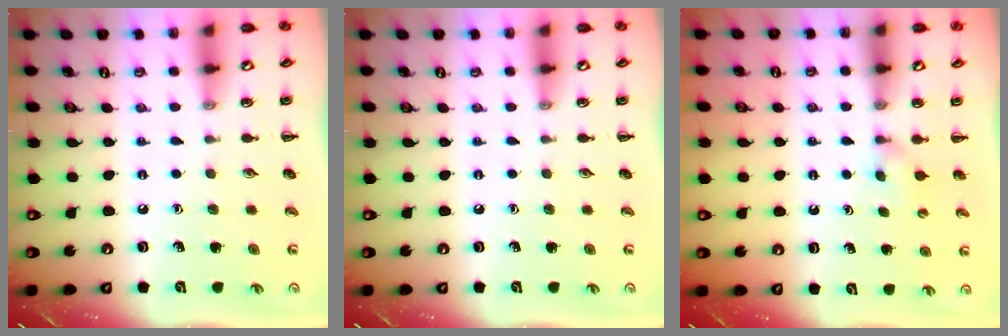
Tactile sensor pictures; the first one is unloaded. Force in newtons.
{"total": 0.0}
{"total": 2.4, "press": 2.2, "slide": 1.0}